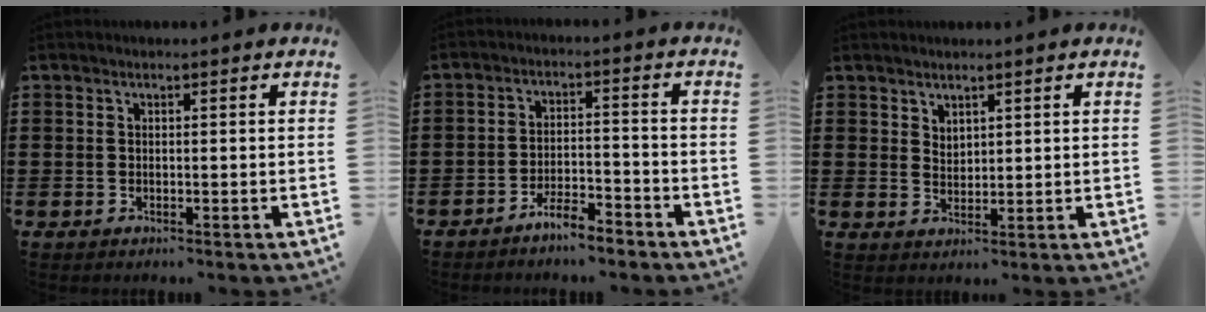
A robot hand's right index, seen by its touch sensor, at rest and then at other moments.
{"total": 4.8, "force": [-4.4, 0.6, 1.8], "torque": [-0.037, 0.006, -0.087]}
{"total": 2.2, "force": [1.9, 1.0, 0.1], "torque": [-0.005, 0.004, 0.038]}